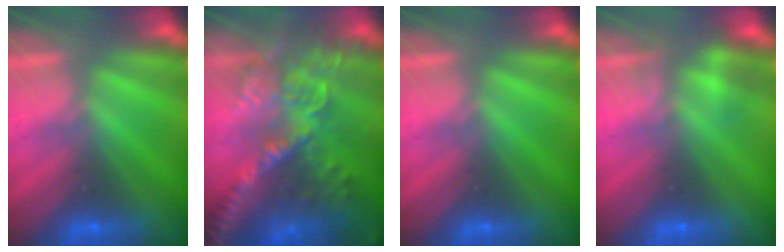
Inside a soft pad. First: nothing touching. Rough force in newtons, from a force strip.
{"total": 8.3}
{"total": 0.0}
{"total": 2.3}